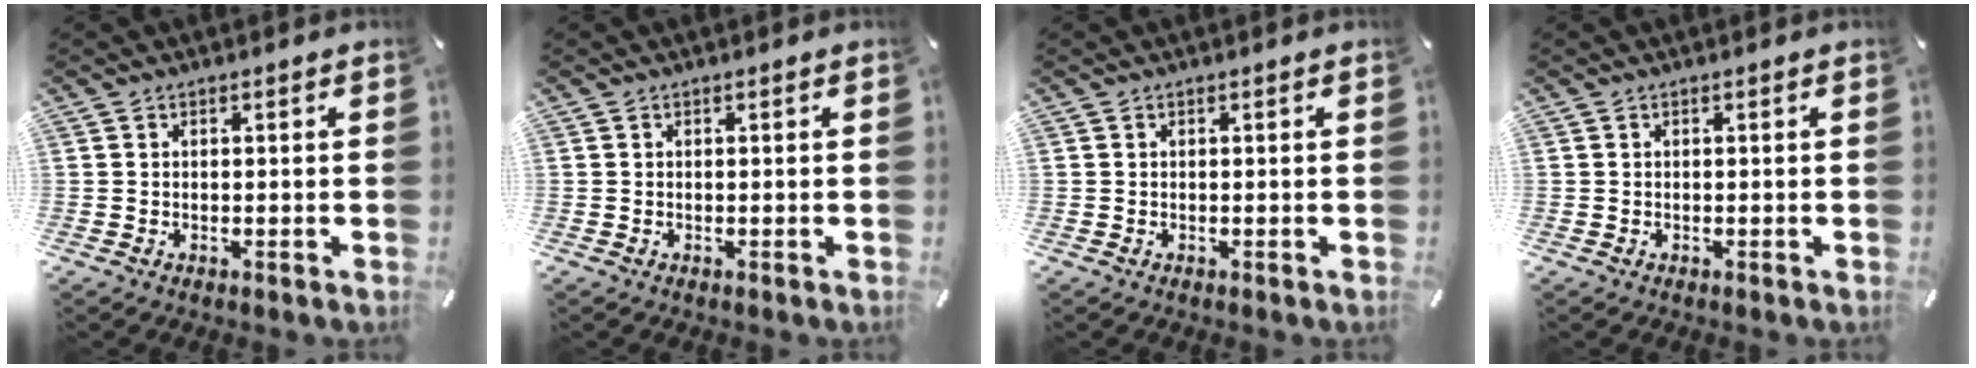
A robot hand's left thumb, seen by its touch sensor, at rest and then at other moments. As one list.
[{"total": 0.0}, {"total": 0.0}, {"total": 0.0}]